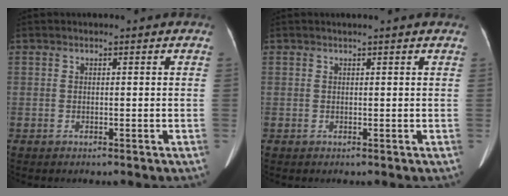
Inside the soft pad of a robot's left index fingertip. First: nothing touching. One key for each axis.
{"total": 1.8, "fx": 1.6, "fy": -0.3, "fz": 0.9, "tx": -0.010, "ty": 0.016, "tz": 0.020}